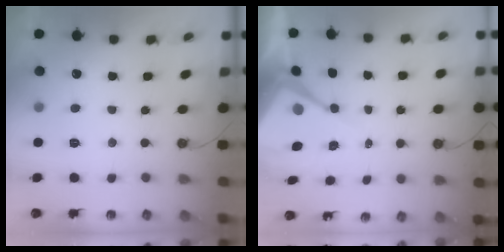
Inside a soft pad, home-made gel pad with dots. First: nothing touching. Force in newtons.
{"total": 9.1, "press": 9.0, "slide": 0.8}